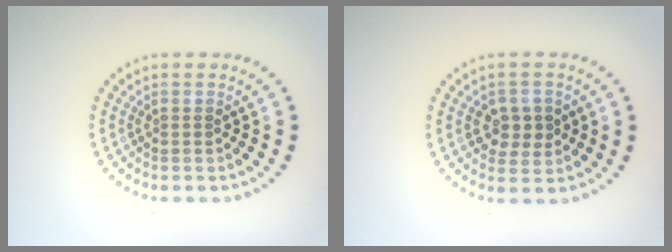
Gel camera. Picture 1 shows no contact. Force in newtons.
{"total": 2.7, "press": 2.7, "slide": 0.5}